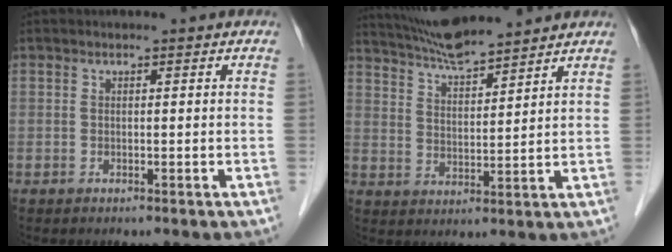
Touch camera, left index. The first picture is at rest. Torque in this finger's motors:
{"motor_torque": [-0.14, -0.88, 0.55, 0.13]}